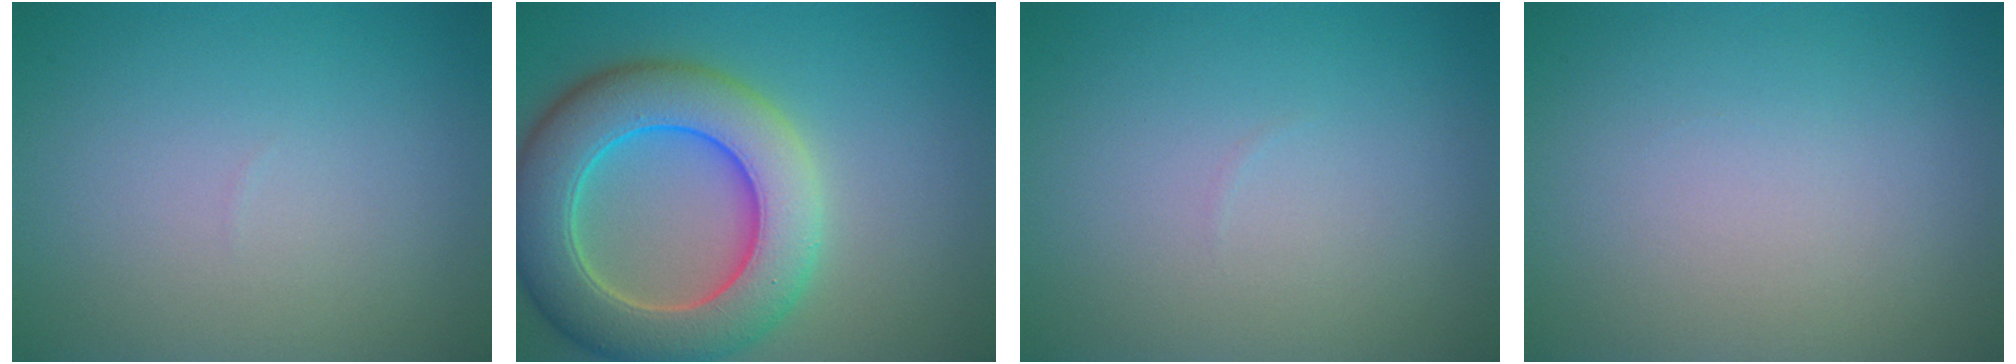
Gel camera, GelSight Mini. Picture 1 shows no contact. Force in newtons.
{"total": 9.9, "press": 9.8, "slide": 0.4}
{"total": 0.0}
{"total": 0.0}